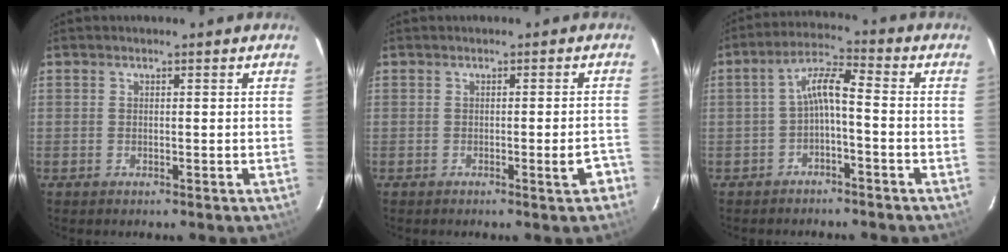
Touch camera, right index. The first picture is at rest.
{"total": 2.9, "force": [-1.8, 0.2, 2.3], "torque": [-0.035, 0.001, -0.022]}
{"total": 5.4, "force": [-2.0, 1.1, 4.9], "torque": [-0.111, 0.018, -0.037]}